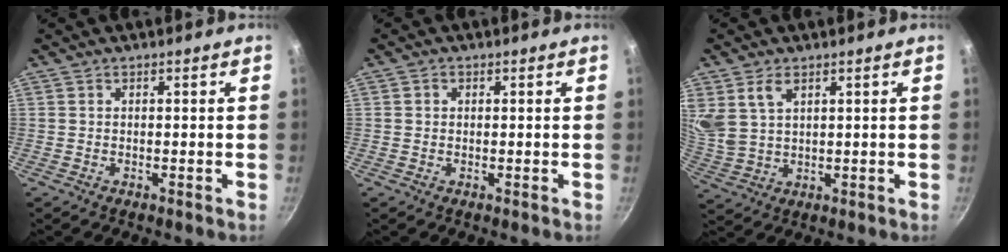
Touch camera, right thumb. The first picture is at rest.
{"total": 1.1, "force": [0.2, 1.0, 0.4], "torque": [-0.004, 0.003, 0.001]}
{"total": 6.4, "force": [3.2, 3.9, 4.0], "torque": [-0.071, -0.018, 0.073]}